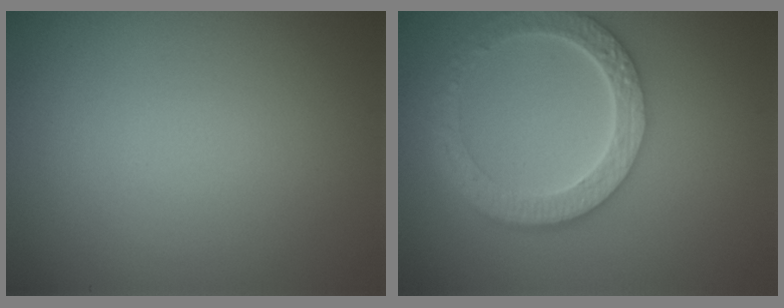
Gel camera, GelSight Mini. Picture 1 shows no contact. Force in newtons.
{"total": 6.0, "press": 4.6, "slide": 3.9}